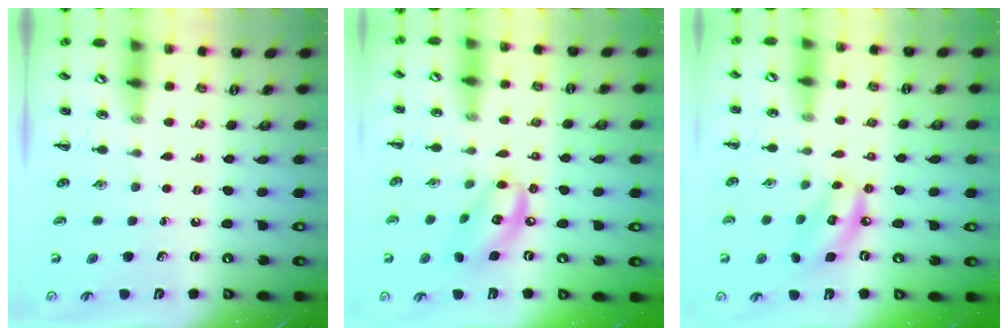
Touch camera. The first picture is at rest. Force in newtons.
{"total": 10.6, "press": 10.4, "slide": 1.7}
{"total": 8.5, "press": 8.3, "slide": 1.8}